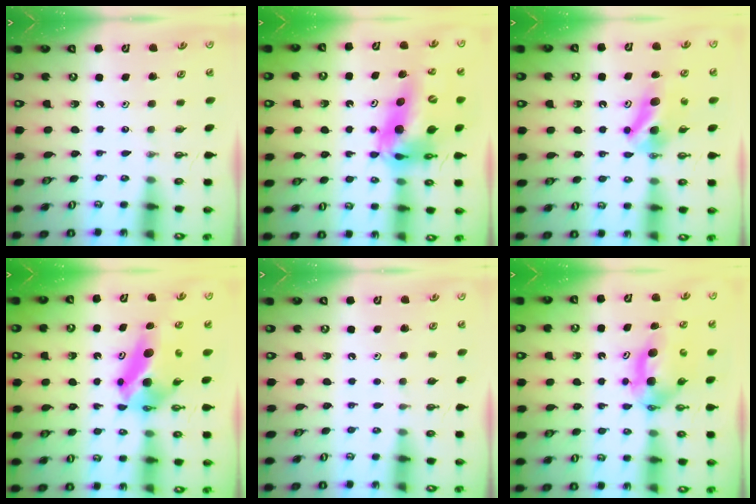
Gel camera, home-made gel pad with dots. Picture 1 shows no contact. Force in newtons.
{"total": 16.1, "press": 16.1, "slide": 1.4}
{"total": 7.8, "press": 5.0, "slide": 6.0}
{"total": 7.4, "press": 7.2, "slide": 1.8}
{"total": 0.0}
{"total": 5.1, "press": 5.1, "slide": 0.7}